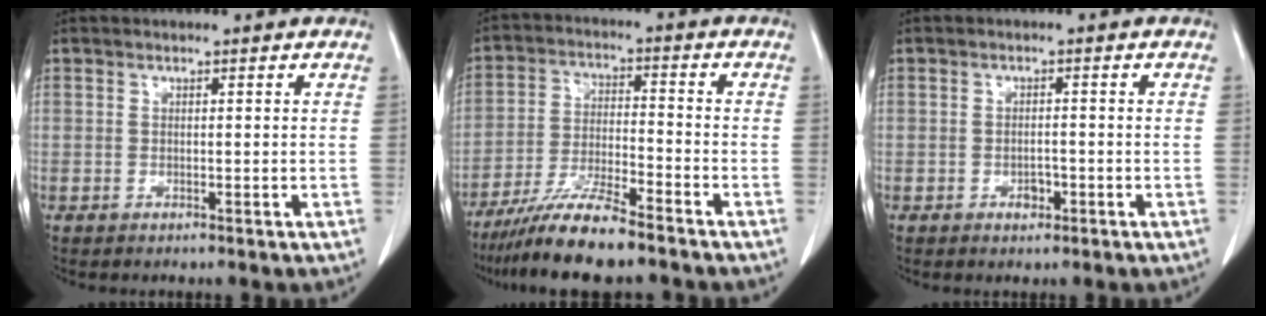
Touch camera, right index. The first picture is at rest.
{"total": 9.6, "force": [-7.9, 0.1, 5.4], "torque": [-0.101, -0.026, -0.146]}
{"total": 1.9, "force": [-0.9, 1.0, 1.3], "torque": [-0.020, 0.003, -0.011]}